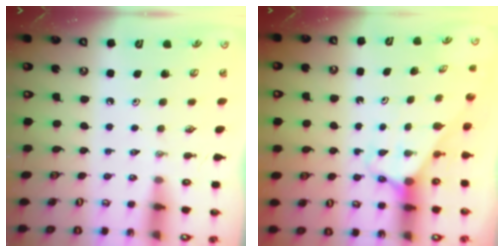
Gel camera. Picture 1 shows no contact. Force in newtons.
{"total": 2.6, "press": 2.6, "slide": 0.1}